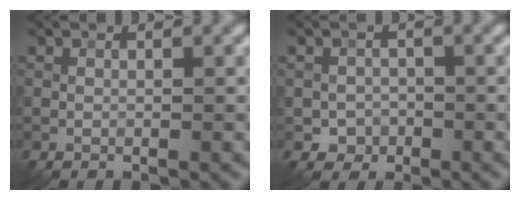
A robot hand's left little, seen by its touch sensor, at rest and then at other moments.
{"total": 1.7, "force": [-0.6, 1.5, 0.3], "torque": [0.008, 0.000, -0.013]}